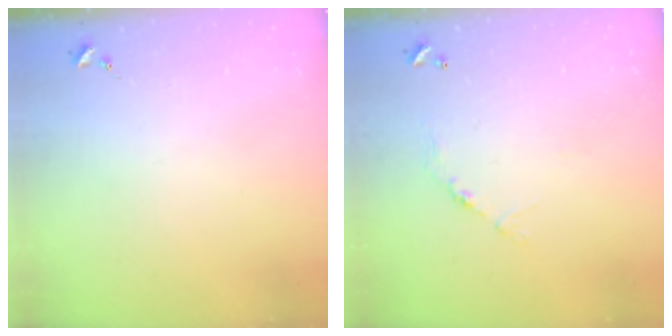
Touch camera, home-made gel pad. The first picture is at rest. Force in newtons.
{"total": 6.7, "press": 6.7, "slide": 0.5}